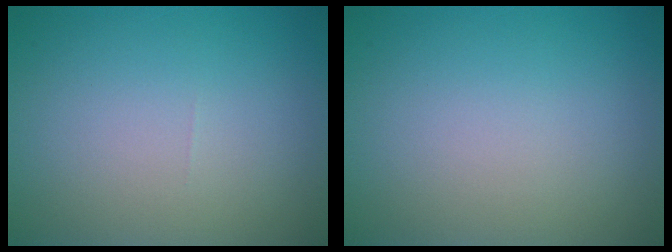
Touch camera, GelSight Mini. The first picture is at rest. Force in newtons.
{"total": 0.0}